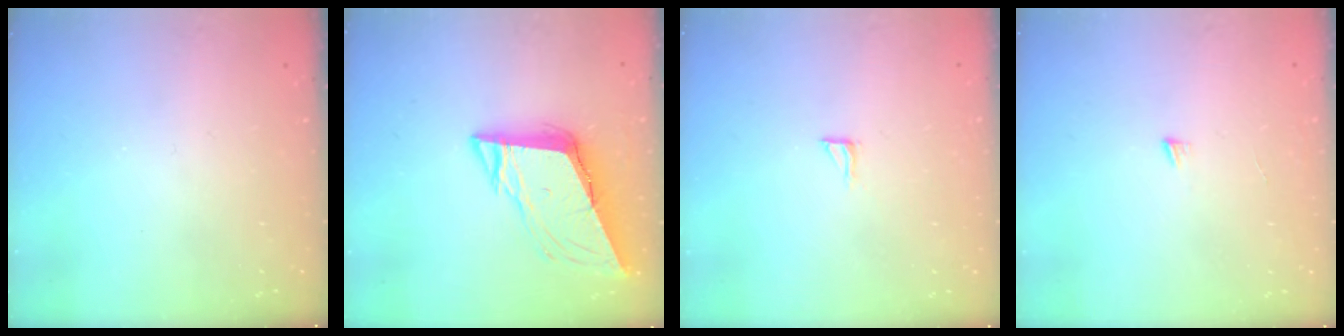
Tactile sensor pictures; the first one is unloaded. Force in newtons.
{"total": 10.3, "press": 9.9, "slide": 2.9}
{"total": 3.6, "press": 3.6, "slide": 0.4}
{"total": 3.1, "press": 3.1, "slide": 0.3}